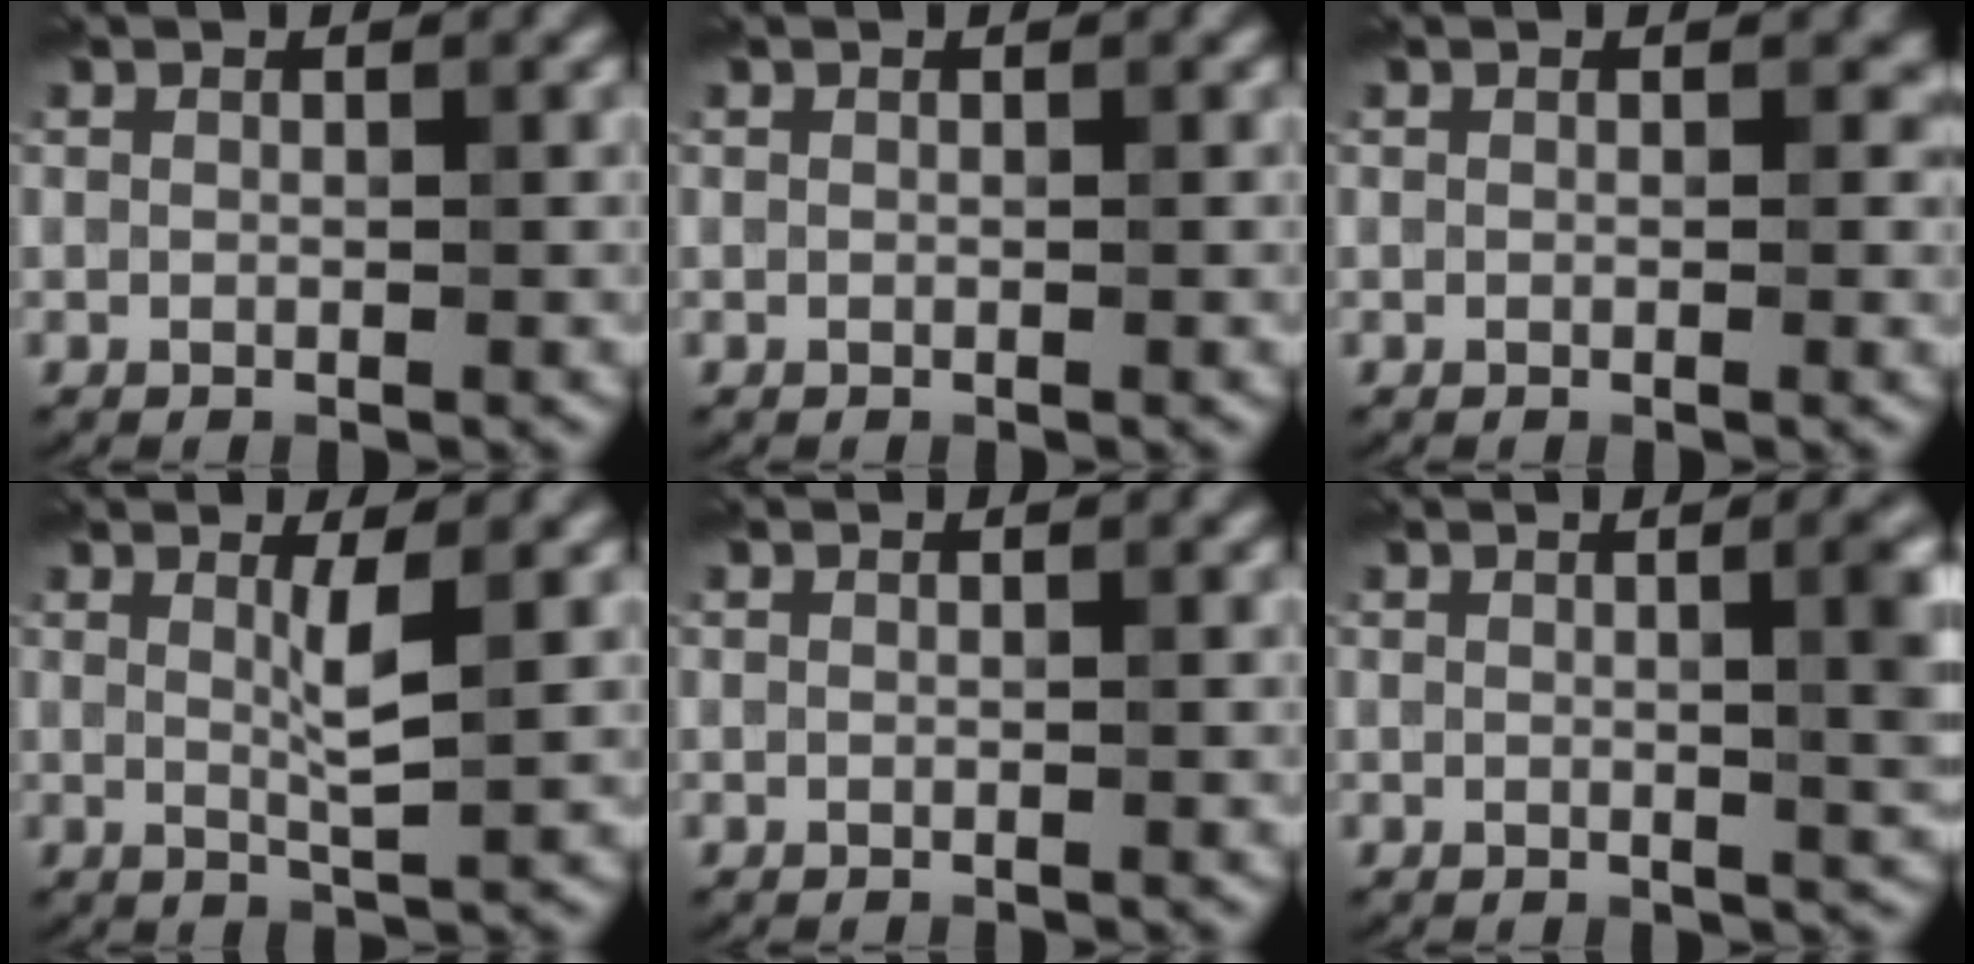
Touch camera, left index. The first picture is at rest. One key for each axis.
{"total": 0.0}
{"total": 1.0, "fx": 0.1, "fy": 0.8, "fz": 0.6, "tx": -0.006, "ty": -0.003, "tz": -0.002}
{"total": 2.6, "fx": 0.7, "fy": 0.4, "fz": 2.5, "tx": -0.045, "ty": -0.005, "tz": 0.009}
{"total": 0.8, "fx": -0.5, "fy": 0.2, "fz": 0.5, "tx": 0.002, "ty": -0.002, "tz": -0.015}
{"total": 4.5, "fx": 0.4, "fy": 1.3, "fz": 4.2, "tx": -0.042, "ty": 0.010, "tz": 0.000}